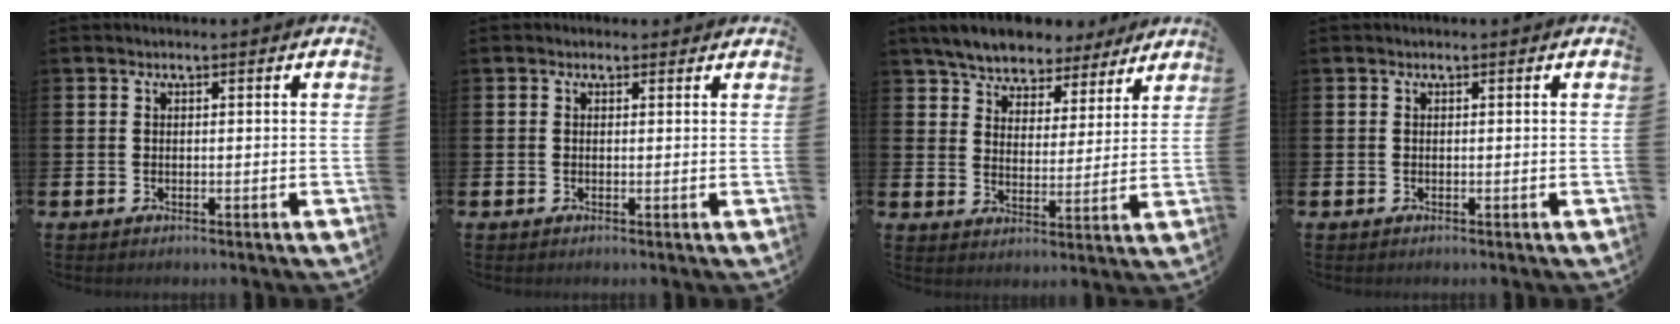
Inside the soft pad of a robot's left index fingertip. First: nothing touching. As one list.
[{"total": 0.5, "force": [0.2, 0.5, 0.1], "torque": [-0.003, 0.006, 0.001]}, {"total": 6.8, "force": [6.4, 2.2, 0.8], "torque": [-0.048, -0.036, 0.113]}, {"total": 0.0}]